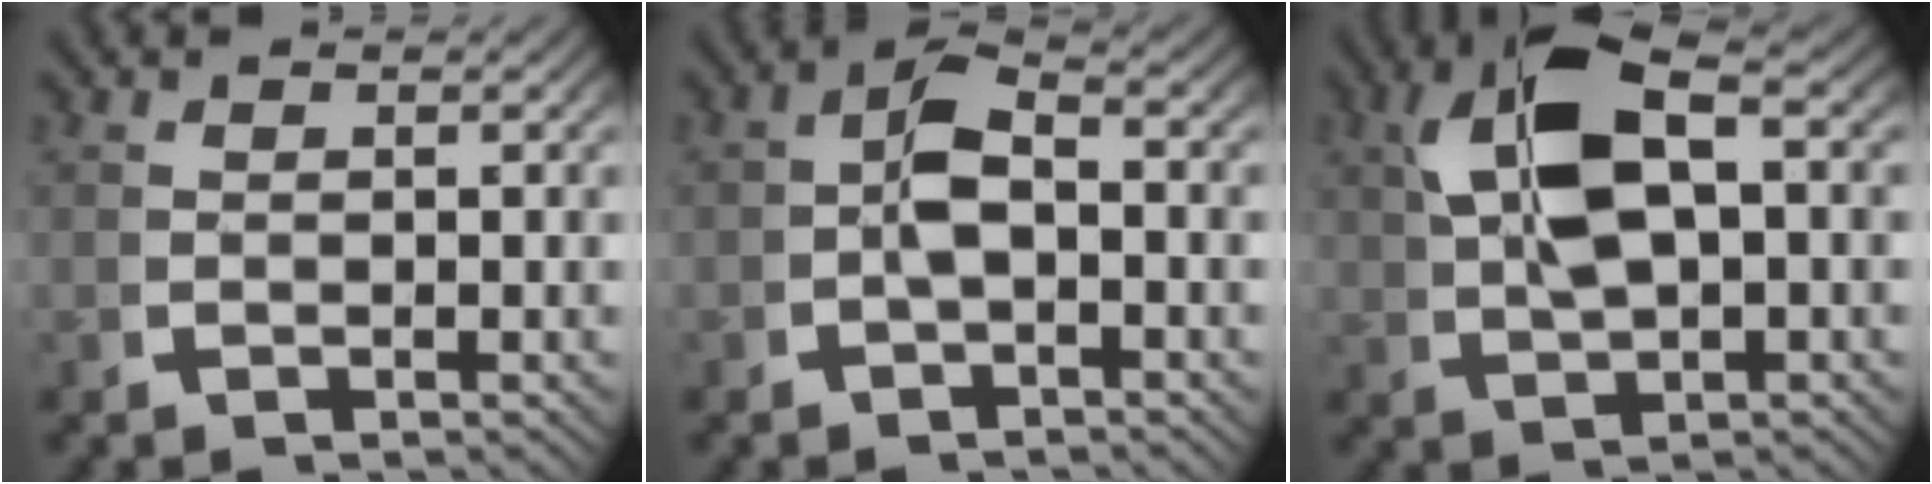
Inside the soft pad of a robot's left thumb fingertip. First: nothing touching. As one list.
[{"total": 3.8, "force": [-0.7, 2.3, 3.0], "torque": [-0.060, -0.005, -0.014]}, {"total": 9.3, "force": [1.7, 4.8, 7.8], "torque": [-0.155, -0.008, 0.040]}]